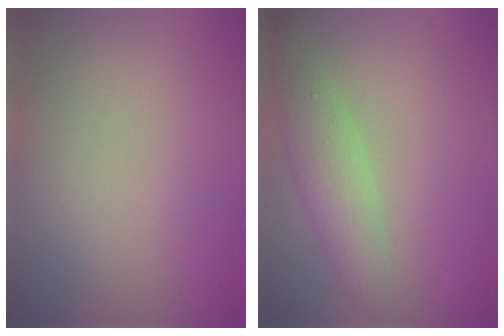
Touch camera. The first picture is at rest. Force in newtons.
{"total": 3.7, "press": 3.7, "slide": 0.2}